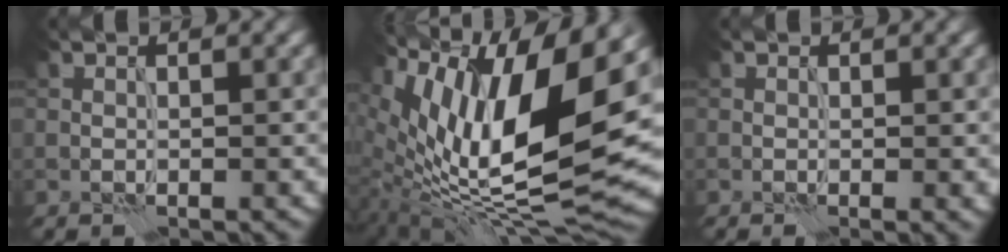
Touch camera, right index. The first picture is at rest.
{"total": 15.9, "force": [5.0, 6.0, 13.9], "torque": [-0.255, 0.006, 0.085]}
{"total": 0.6, "force": [0.0, -0.1, 0.6], "torque": [-0.008, 0.000, 0.000]}